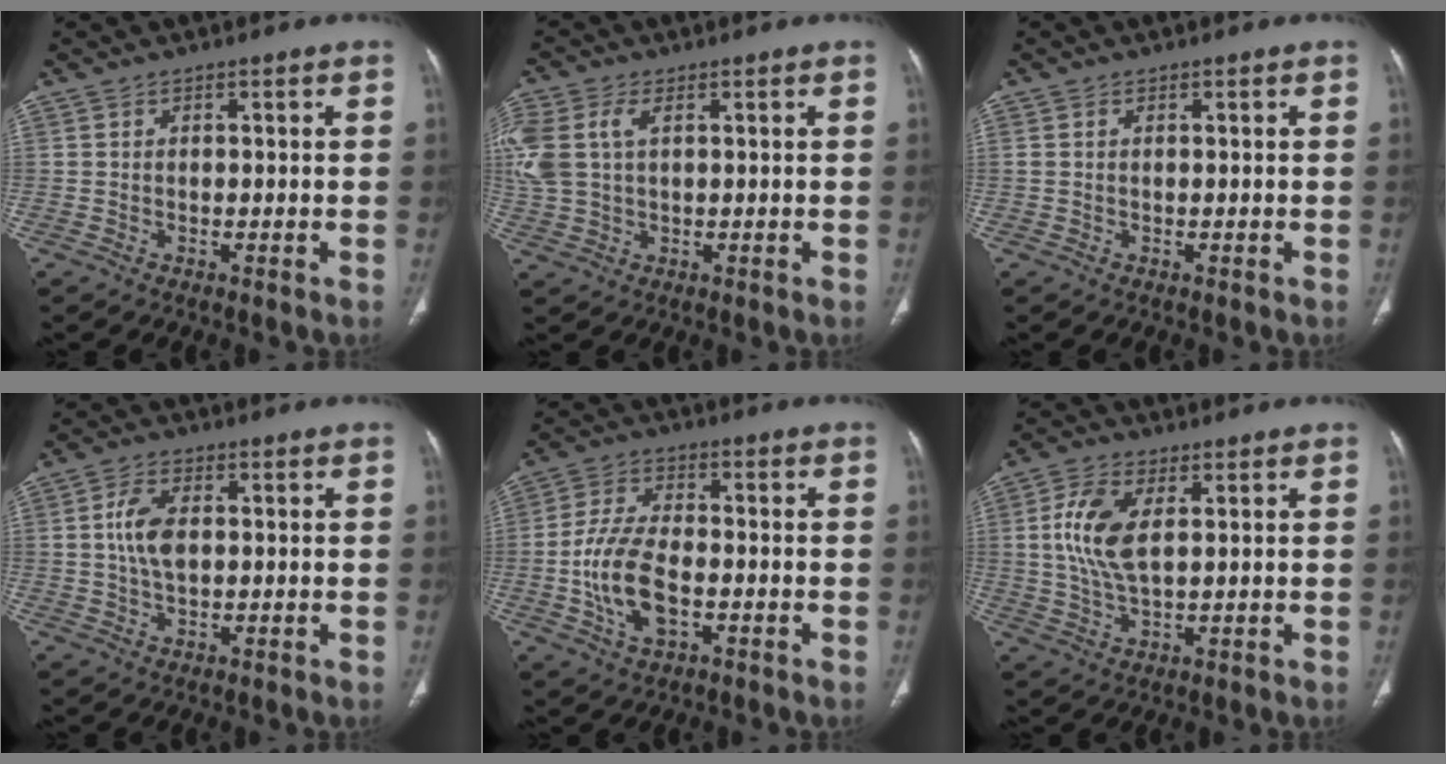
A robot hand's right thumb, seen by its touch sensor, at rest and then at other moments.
{"total": 10.9, "force": [2.7, 6.9, 8.0], "torque": [-0.227, 0.017, 0.058]}
{"total": 0.6, "force": [0.1, 0.4, 0.4], "torque": [-0.013, 0.006, 0.005]}
{"total": 5.9, "force": [0.6, 3.3, 4.8], "torque": [-0.097, 0.003, 0.008]}
{"total": 11.0, "force": [-2.5, 5.8, 9.0], "torque": [-0.179, 0.011, -0.047]}
{"total": 8.9, "force": [1.9, 4.3, 7.5], "torque": [-0.163, -0.003, 0.037]}